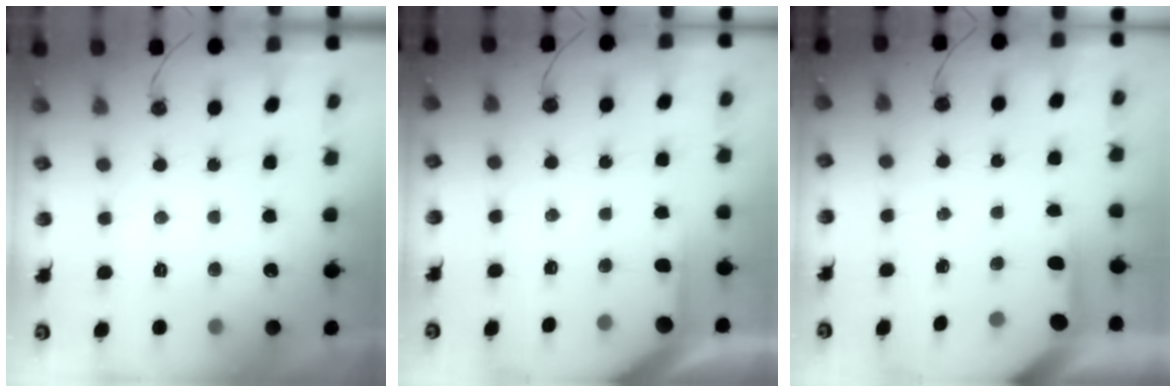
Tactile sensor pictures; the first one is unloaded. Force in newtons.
{"total": 2.6, "press": 2.6, "slide": 0.3}
{"total": 3.9, "press": 3.8, "slide": 0.3}